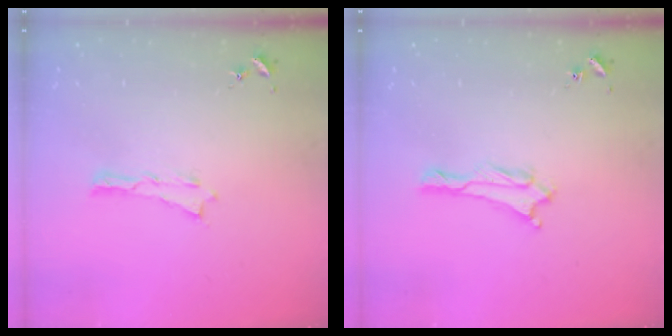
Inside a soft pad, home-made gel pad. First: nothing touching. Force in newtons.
{"total": 1.4, "press": 1.4, "slide": 0.2}